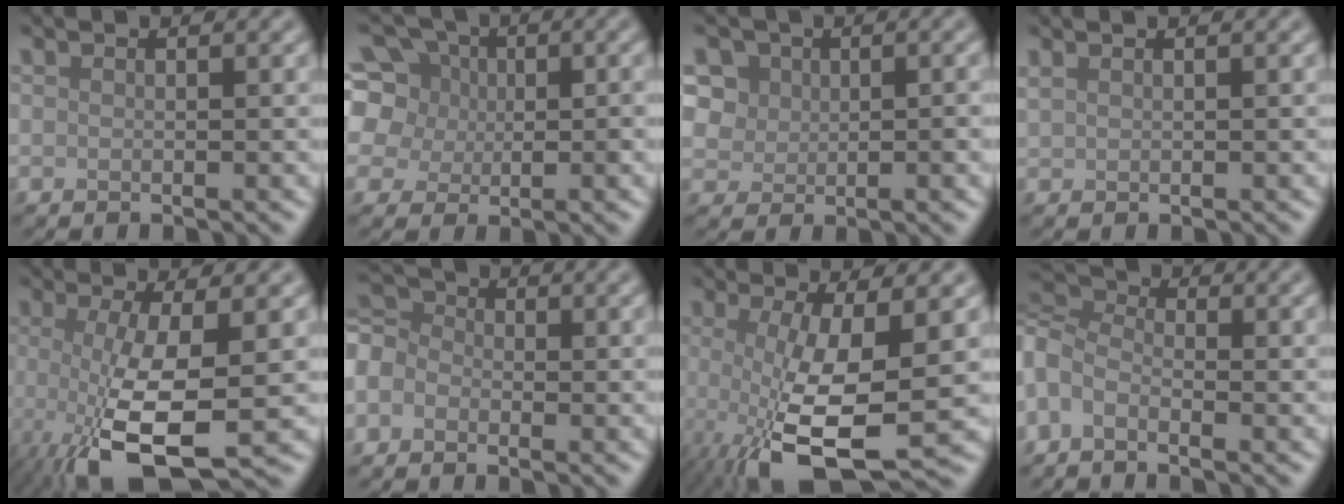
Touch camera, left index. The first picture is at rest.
{"total": 11.2, "force": [3.8, 8.8, 5.9], "torque": [-0.101, 0.040, 0.033]}
{"total": 5.5, "force": [2.1, 4.3, 2.8], "torque": [-0.042, 0.012, 0.023]}
{"total": 0.7, "force": [0.6, 0.2, 0.2], "torque": [-0.007, 0.003, 0.016]}
{"total": 8.1, "force": [-1.5, 2.3, 7.6], "torque": [-0.143, -0.017, -0.027]}
{"total": 3.9, "force": [-1.5, 3.1, 1.8], "torque": [-0.043, 0.005, -0.037]}
{"total": 9.1, "force": [-1.9, 2.7, 8.4], "torque": [-0.159, -0.021, -0.030]}
{"total": 4.8, "force": [-0.7, 3.1, 3.6], "torque": [-0.077, 0.010, -0.025]}